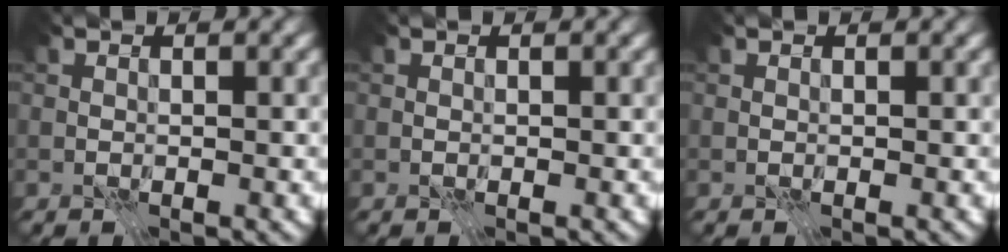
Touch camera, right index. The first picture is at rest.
{"total": 0.0}
{"total": 0.0}